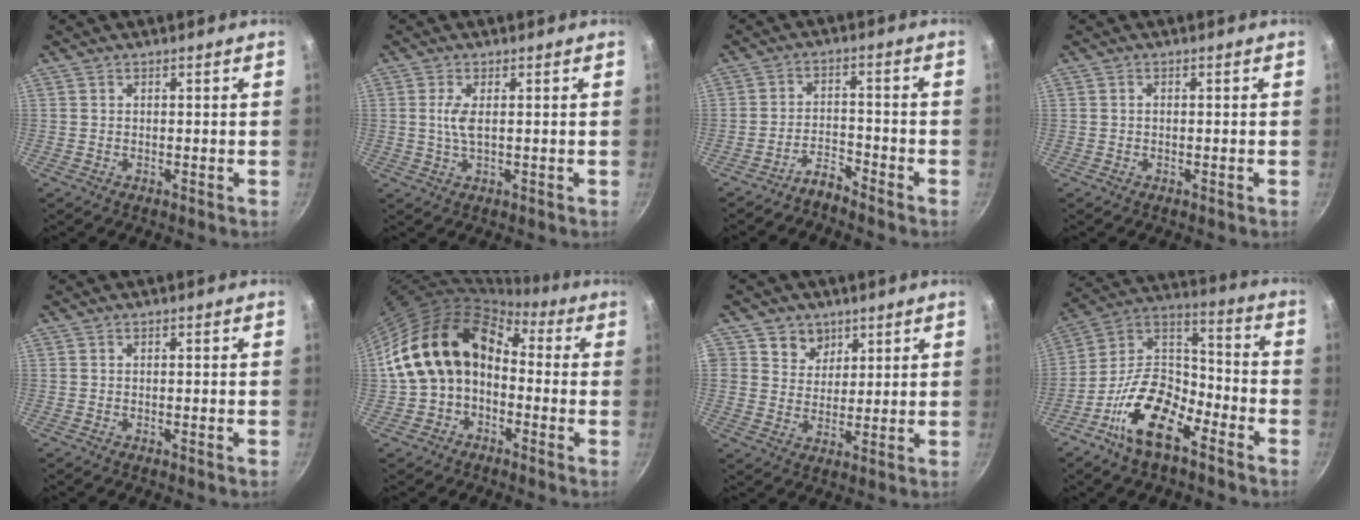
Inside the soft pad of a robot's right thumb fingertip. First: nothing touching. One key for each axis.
{"total": 3.4, "fx": 0.5, "fy": 1.1, "fz": 3.2, "tx": -0.073, "ty": 0.000, "tz": 0.009}
{"total": 3.8, "fx": -3.6, "fy": 0.6, "fz": 0.8, "tx": -0.014, "ty": 0.035, "tz": -0.073}
{"total": 0.5, "fx": -0.2, "fy": 0.1, "fz": 0.4, "tx": -0.012, "ty": 0.005, "tz": -0.004}
{"total": 0.6, "fx": -0.4, "fy": -0.1, "fz": 0.5, "tx": -0.015, "ty": 0.005, "tz": -0.005}
{"total": 15.7, "fx": -0.8, "fy": 11.6, "fz": 10.6, "tx": -0.160, "ty": 0.058, "tz": -0.024}
{"total": 5.9, "fx": 3.1, "fy": 4.9, "fz": 1.1, "tx": 0.017, "ty": -0.014, "tz": 0.050}
{"total": 17.3, "fx": -9.6, "fy": 8.4, "fz": 11.7, "tx": -0.187, "ty": 0.078, "tz": -0.199}